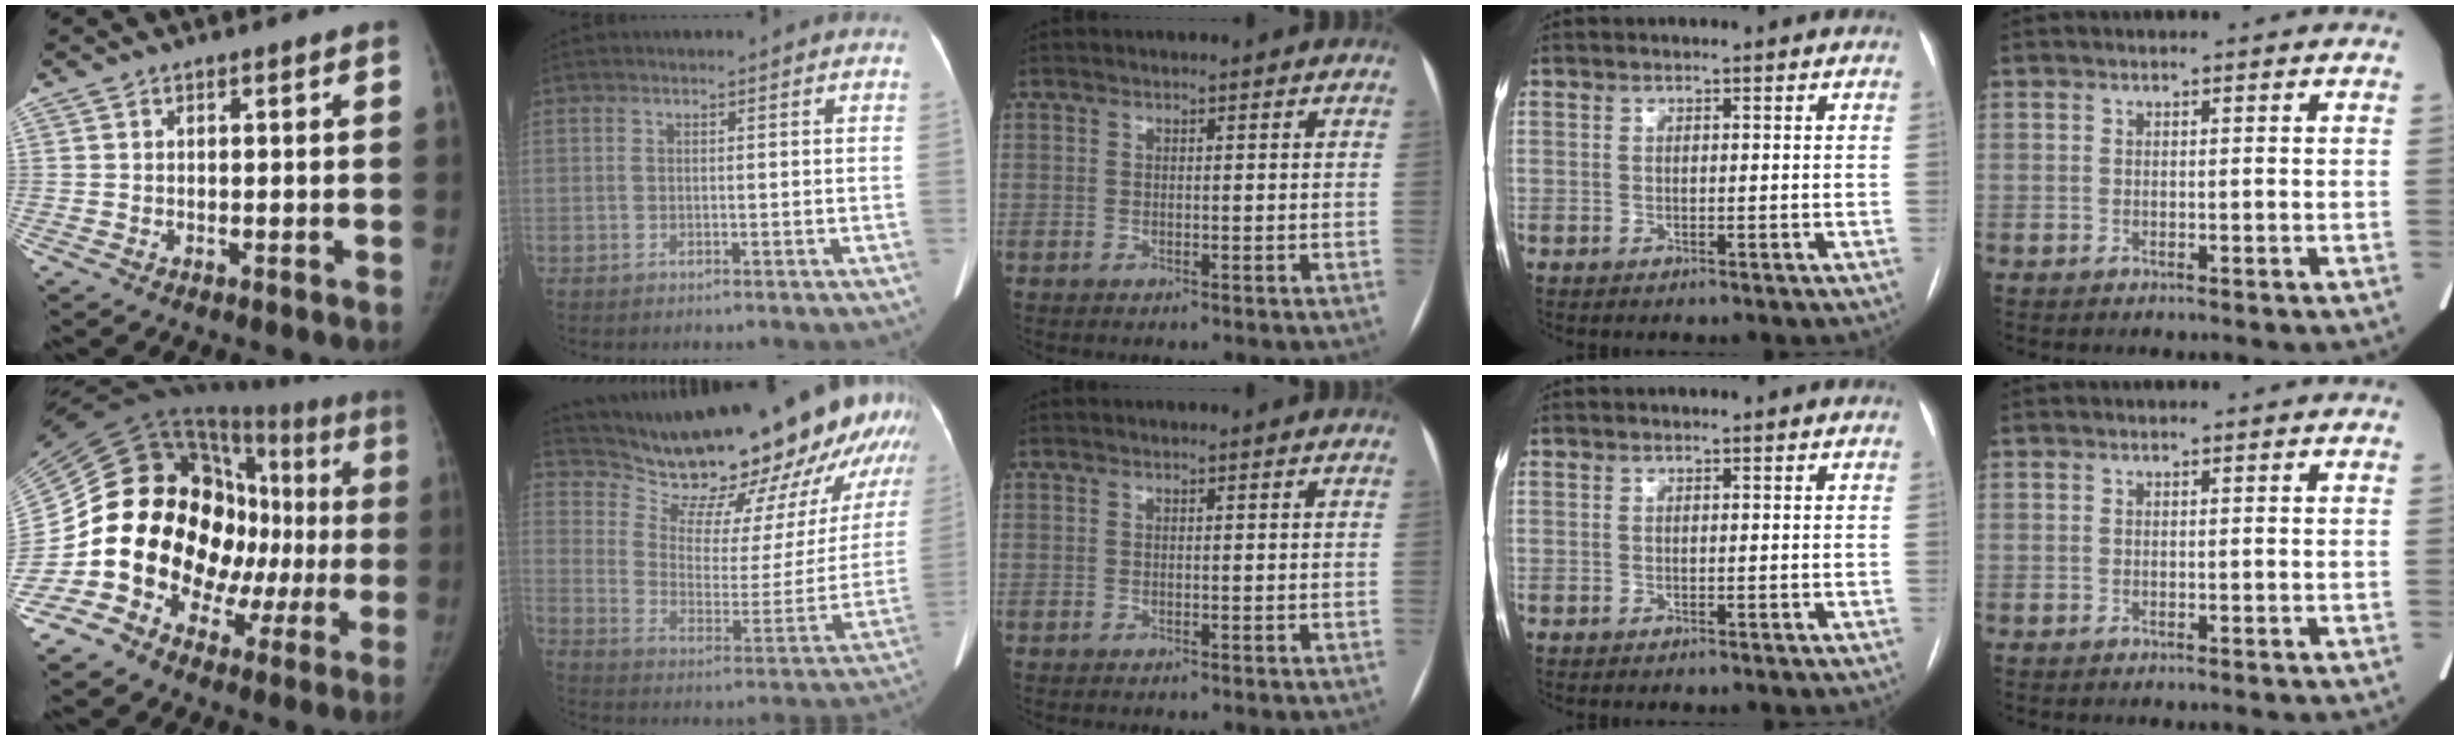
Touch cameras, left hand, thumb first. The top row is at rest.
{"thumb": {"total": 27.5, "force": [-3.4, 18.4, 20.1], "torque": [-0.292, 0.083, -0.050]}, "index": {"total": 29.4, "force": [26.0, 6.0, 12.3], "torque": [-0.190, -0.106, 0.338]}}